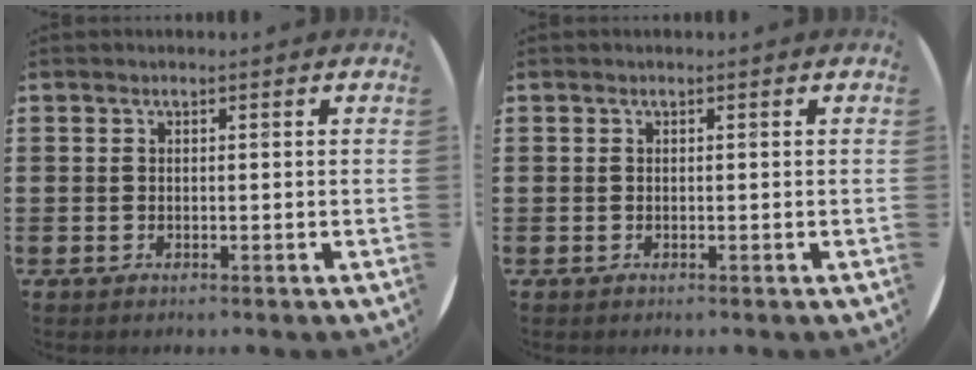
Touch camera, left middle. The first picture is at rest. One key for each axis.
{"total": 0.0}